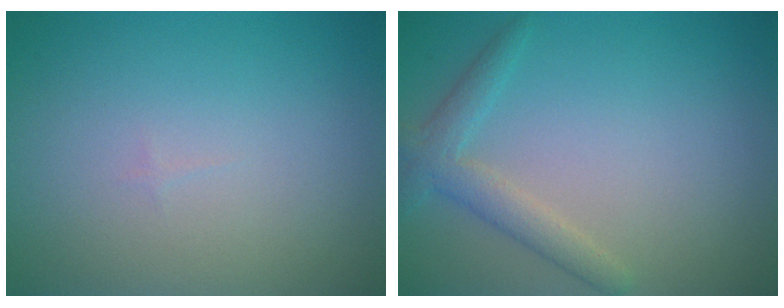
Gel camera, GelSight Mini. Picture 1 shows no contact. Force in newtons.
{"total": 2.6, "press": 2.6, "slide": 0.1}